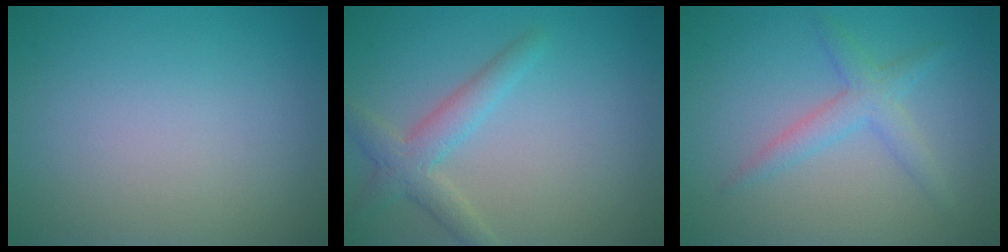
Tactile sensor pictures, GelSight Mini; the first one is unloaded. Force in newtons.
{"total": 3.0, "press": 3.0, "slide": 0.1}
{"total": 2.5, "press": 2.5, "slide": 0.1}